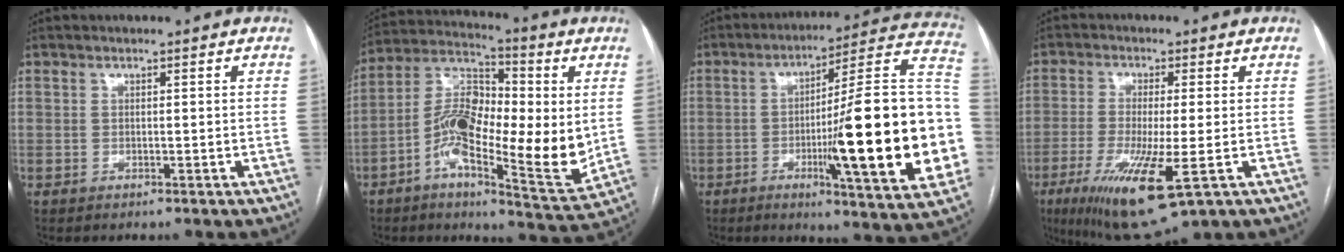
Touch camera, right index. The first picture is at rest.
{"total": 17.8, "force": [-1.1, 6.1, 16.7], "torque": [-0.301, 0.012, -0.026]}
{"total": 27.4, "force": [-4.2, 2.0, 27.0], "torque": [-0.303, 0.007, -0.066]}
{"total": 12.9, "force": [-5.0, 1.7, 11.7], "torque": [-0.223, -0.043, -0.079]}